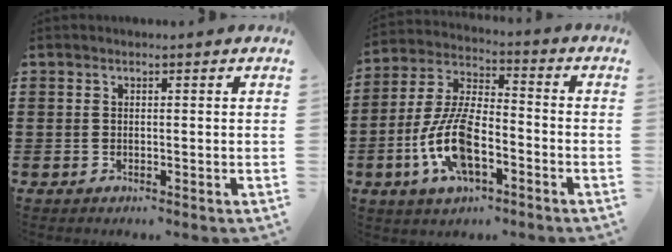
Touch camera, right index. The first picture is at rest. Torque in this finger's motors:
{"motor_torque": [2.14, 0.00, 1.05, 0.21]}